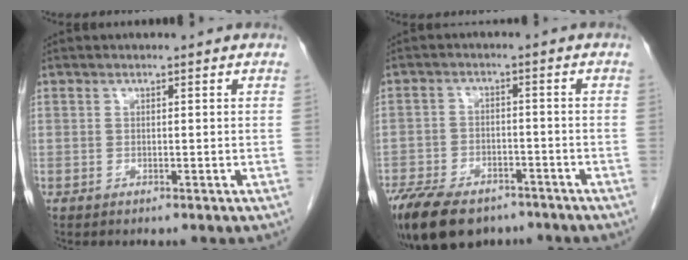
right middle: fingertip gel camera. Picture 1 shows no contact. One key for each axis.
{"total": 15.8, "fx": -11.2, "fy": 7.9, "fz": 7.9, "tx": -0.184, "ty": -0.014, "tz": -0.173}